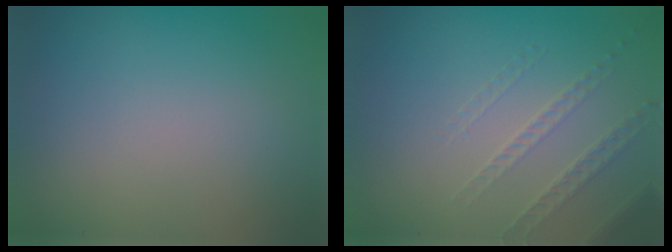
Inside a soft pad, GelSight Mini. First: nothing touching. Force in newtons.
{"total": 1.4, "press": 1.0, "slide": 0.9}